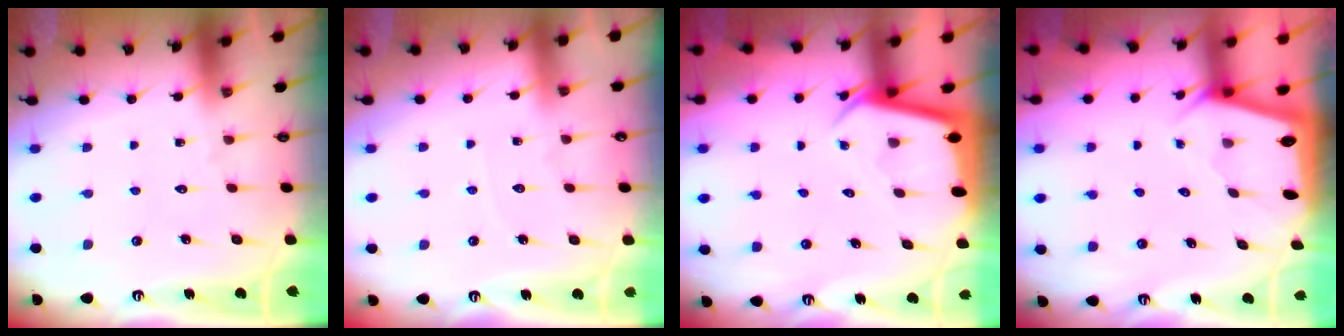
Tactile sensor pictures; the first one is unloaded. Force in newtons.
{"total": 2.7, "press": 2.6, "slide": 0.4}
{"total": 3.4, "press": 3.4, "slide": 0.1}
{"total": 1.9, "press": 1.9, "slide": 0.2}